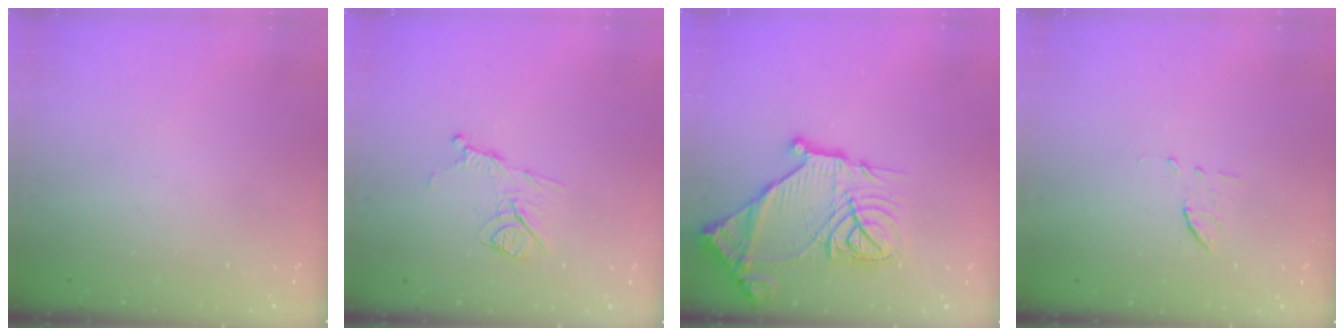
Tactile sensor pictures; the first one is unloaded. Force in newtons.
{"total": 9.2, "press": 9.2, "slide": 0.2}
{"total": 22.8, "press": 22.6, "slide": 2.3}
{"total": 6.8, "press": 6.6, "slide": 1.8}